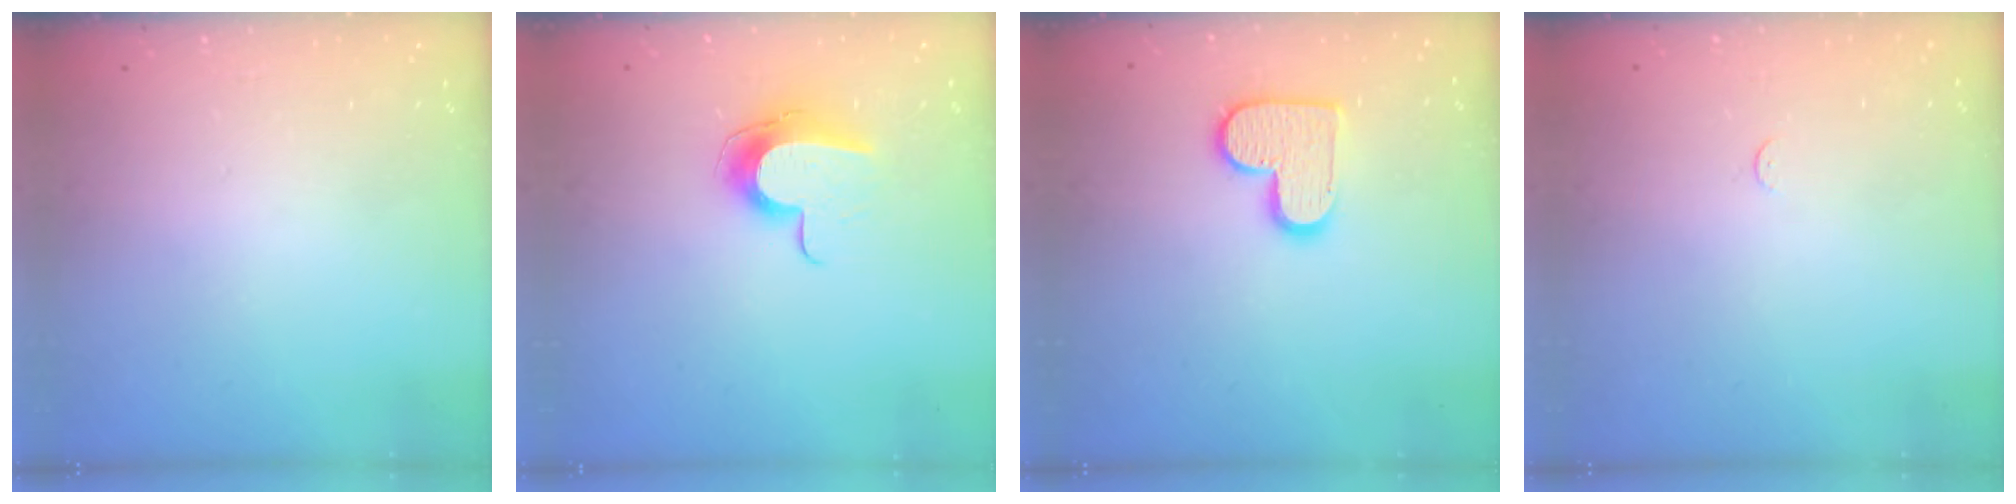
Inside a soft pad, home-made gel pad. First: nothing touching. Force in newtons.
{"total": 10.9, "press": 10.9, "slide": 0.7}
{"total": 12.0, "press": 12.0, "slide": 0.6}
{"total": 2.3, "press": 2.3, "slide": 0.3}